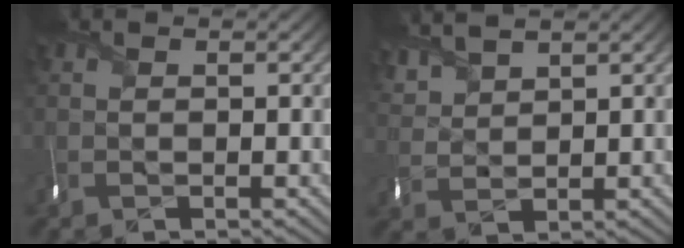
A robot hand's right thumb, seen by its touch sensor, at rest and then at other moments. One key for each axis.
{"total": 3.6, "fx": 3.6, "fy": 0.2, "fz": -0.1, "tx": -0.028, "ty": 0.011, "tz": 0.072}